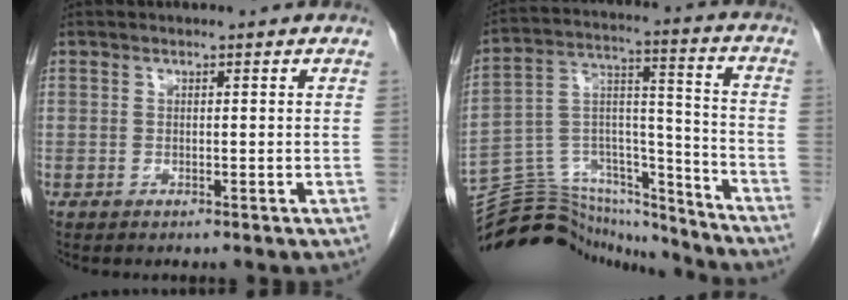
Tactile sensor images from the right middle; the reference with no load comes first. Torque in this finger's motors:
{"motor_torque": [-0.01, -0.10, -0.11, -0.09]}